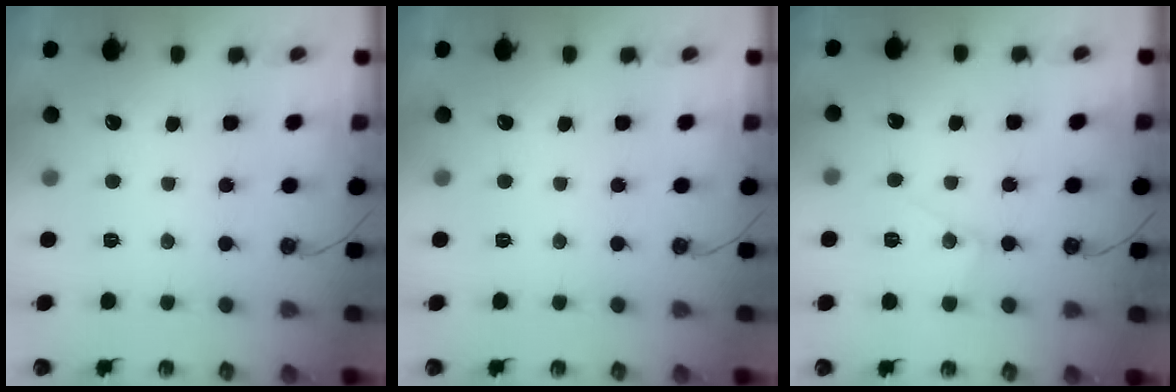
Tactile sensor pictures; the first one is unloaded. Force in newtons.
{"total": 0.0}
{"total": 10.0, "press": 10.0, "slide": 0.7}